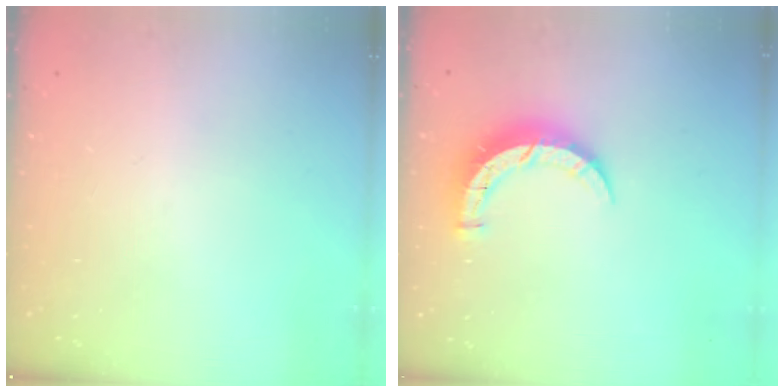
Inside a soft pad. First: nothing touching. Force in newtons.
{"total": 7.9, "press": 7.9, "slide": 0.2}